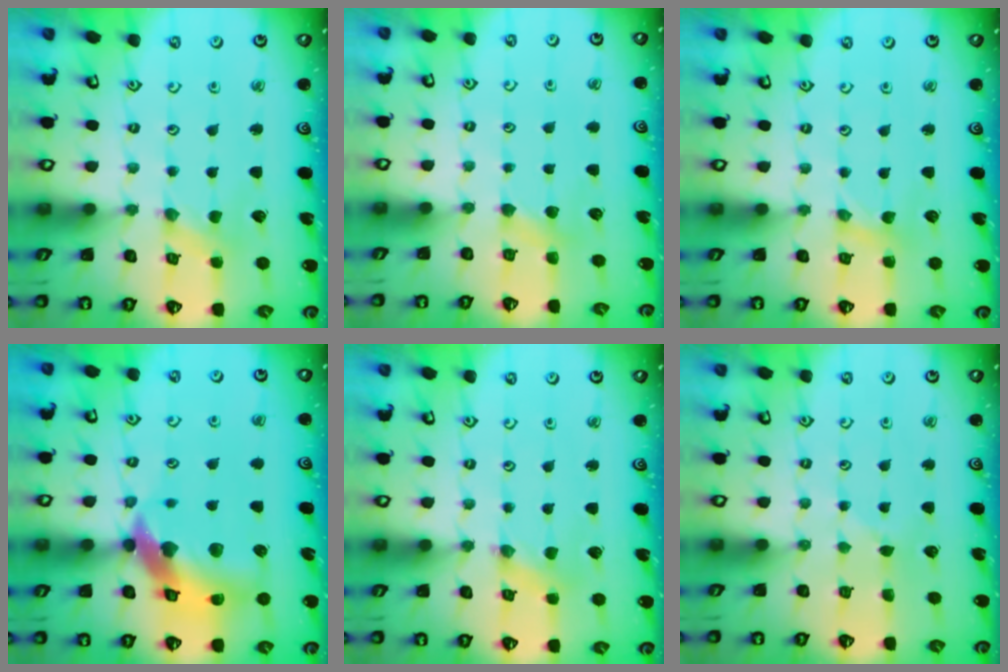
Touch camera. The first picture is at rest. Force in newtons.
{"total": 3.3, "press": 3.3, "slide": 0.5}
{"total": 1.4, "press": 1.4, "slide": 0.2}
{"total": 15.2, "press": 15.0, "slide": 2.2}
{"total": 0.6, "press": 0.6, "slide": 0.1}
{"total": 2.5, "press": 2.5, "slide": 0.4}